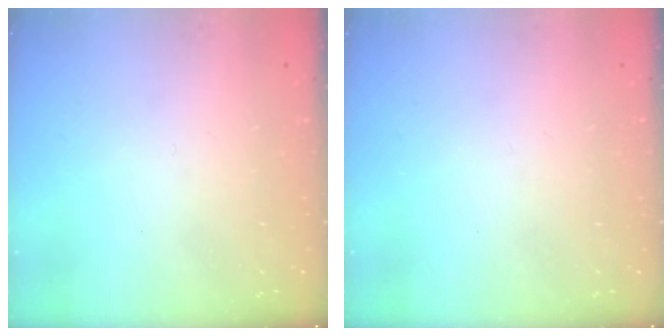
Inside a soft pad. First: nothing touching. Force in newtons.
{"total": 0.0}